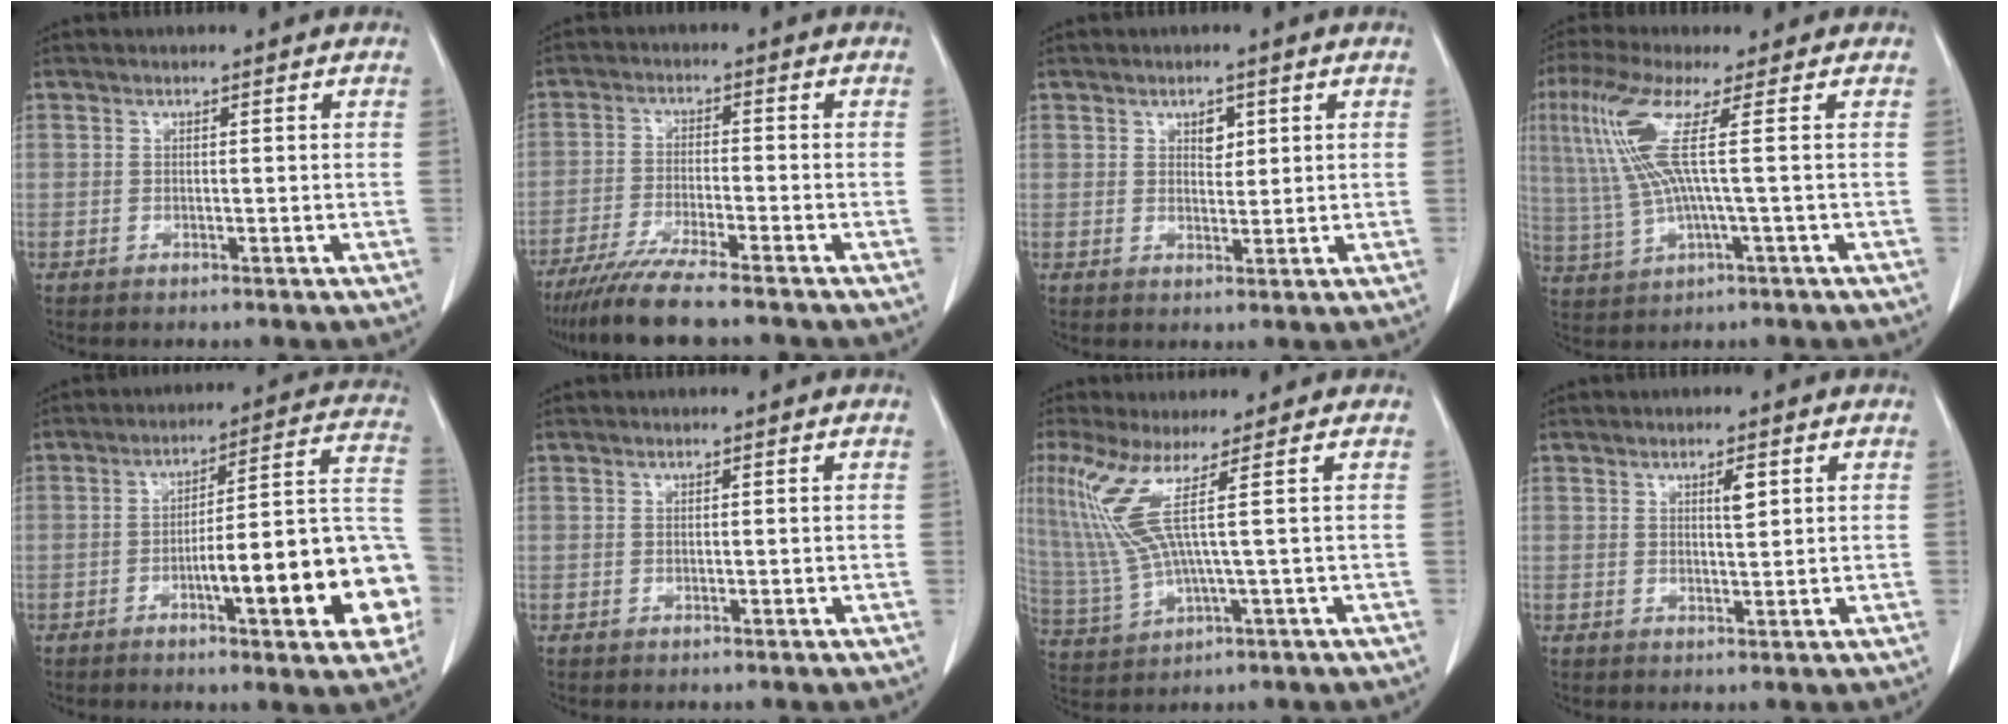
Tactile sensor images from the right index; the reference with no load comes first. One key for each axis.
{"total": 10.4, "fx": -8.7, "fy": 0.1, "fz": 5.7, "tx": -0.090, "ty": -0.028, "tz": -0.144}
{"total": 2.3, "fx": 1.0, "fy": 1.4, "fz": 1.5, "tx": -0.018, "ty": -0.001, "tz": 0.016}
{"total": 9.6, "fx": 2.3, "fy": -0.4, "fz": 9.3, "tx": -0.216, "ty": 0.009, "tz": 0.047}
{"total": 17.6, "fx": -5.7, "fy": 2.7, "fz": 16.4, "tx": -0.157, "ty": 0.038, "tz": -0.068}
{"total": 0.0}
{"total": 7.9, "fx": 2.9, "fy": -1.2, "fz": 7.2, "tx": -0.180, "ty": 0.002, "tz": 0.074}
{"total": 2.1, "fx": 0.9, "fy": 0.4, "fz": 1.8, "tx": -0.031, "ty": -0.003, "tz": 0.015}